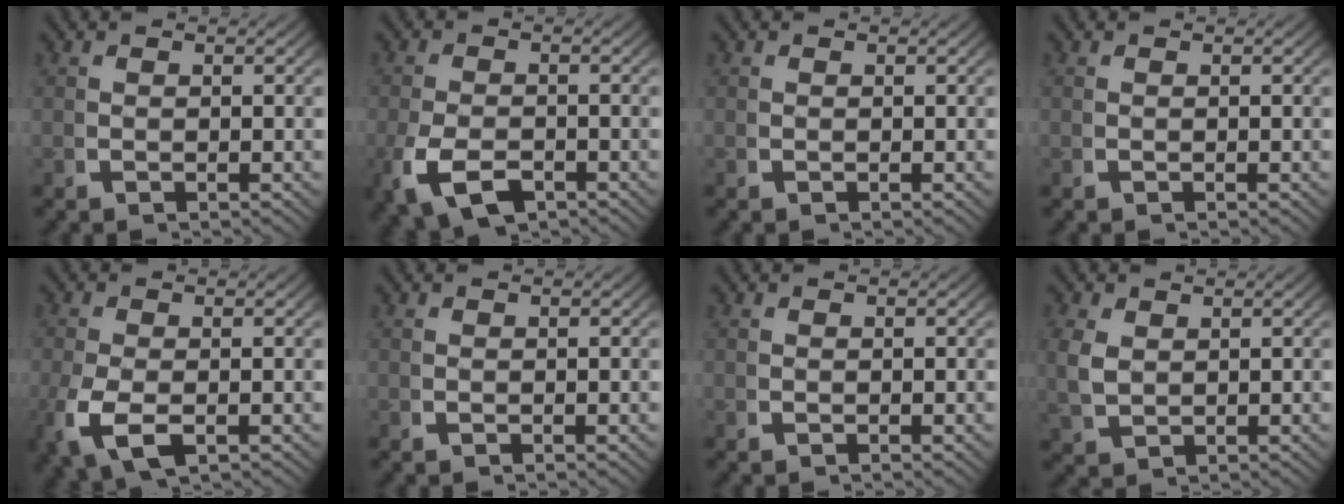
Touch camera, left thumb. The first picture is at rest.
{"total": 5.2, "force": [-2.6, 3.1, 3.3], "torque": [-0.086, -0.024, -0.031]}
{"total": 0.0}
{"total": 0.0}
{"total": 4.8, "force": [-1.6, 2.9, 3.5], "torque": [-0.107, -0.026, -0.010]}
{"total": 0.0}
{"total": 0.0}
{"total": 3.0, "force": [1.0, 2.2, 1.6], "torque": [-0.049, -0.012, 0.035]}